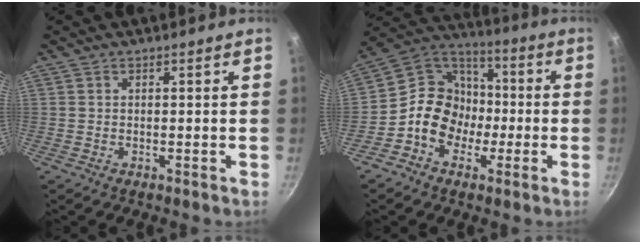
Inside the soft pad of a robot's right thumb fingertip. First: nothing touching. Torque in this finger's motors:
{"motor_torque": [-0.36, 0.86, 1.01, -0.59, 0.09]}